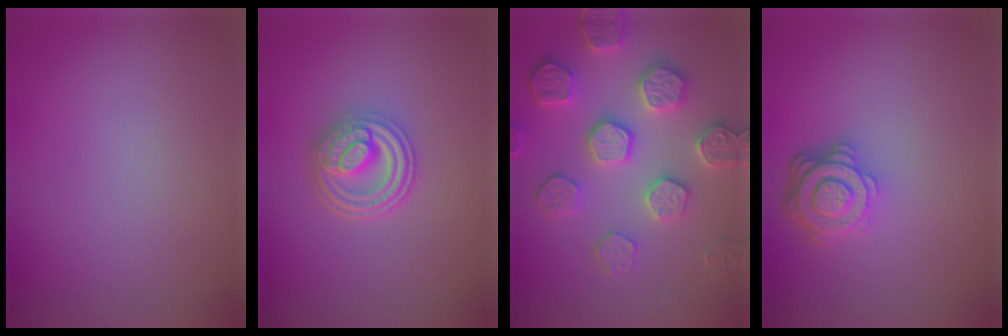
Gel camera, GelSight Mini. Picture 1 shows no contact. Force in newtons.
{"total": 4.5, "press": 3.7, "slide": 2.6}
{"total": 6.1, "press": 5.3, "slide": 3.0}
{"total": 4.3, "press": 3.3, "slide": 2.7}